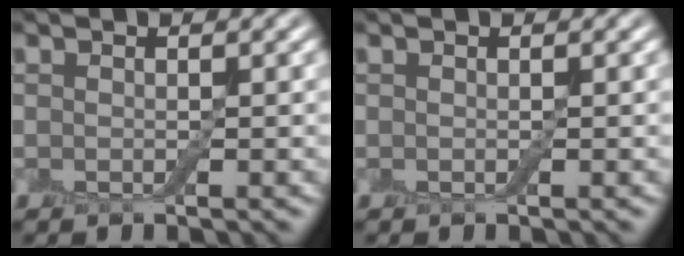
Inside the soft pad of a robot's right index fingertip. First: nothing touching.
{"total": 0.0}